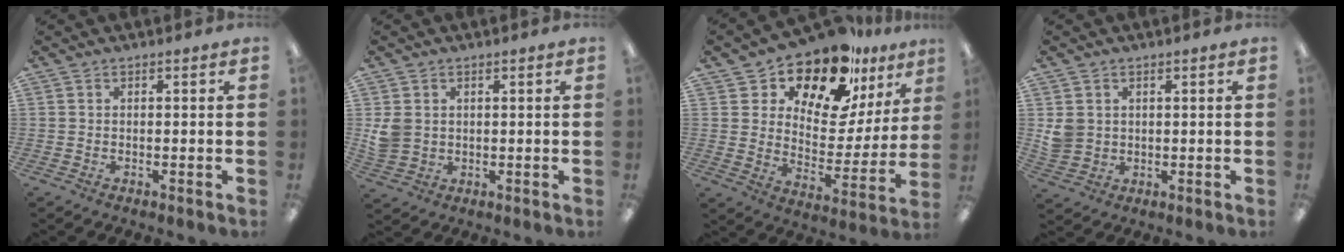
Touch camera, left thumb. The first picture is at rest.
{"total": 4.8, "force": [1.2, 4.2, 1.9], "torque": [-0.025, 0.003, 0.025]}
{"total": 18.1, "force": [14.5, 7.4, 7.9], "torque": [-0.135, -0.112, 0.251]}
{"total": 4.3, "force": [1.3, 3.9, 1.0], "torque": [-0.020, 0.005, 0.027]}